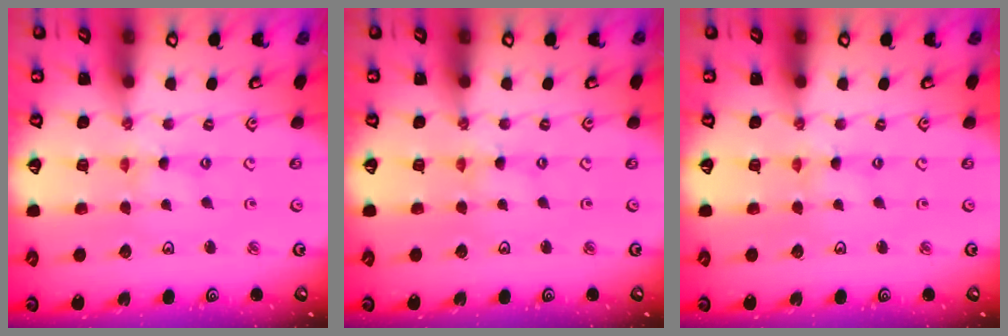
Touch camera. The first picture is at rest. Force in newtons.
{"total": 0.0}
{"total": 0.0}